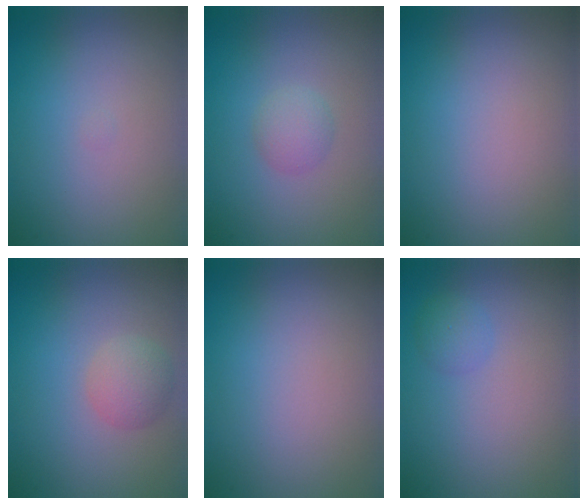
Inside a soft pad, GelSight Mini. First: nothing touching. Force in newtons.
{"total": 1.8, "press": 1.8, "slide": 0.1}
{"total": 0.0}
{"total": 2.3, "press": 2.3, "slide": 0.2}
{"total": 0.0}
{"total": 1.3, "press": 1.2, "slide": 0.1}